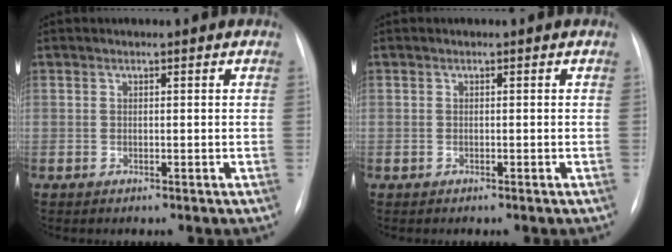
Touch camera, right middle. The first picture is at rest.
{"total": 0.0}